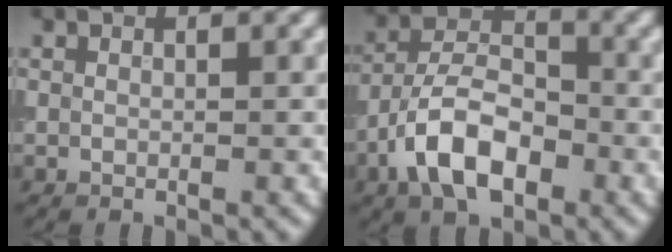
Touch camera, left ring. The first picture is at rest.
{"total": 7.0, "force": [-3.4, 3.6, 4.9], "torque": [-0.090, 0.007, -0.066]}